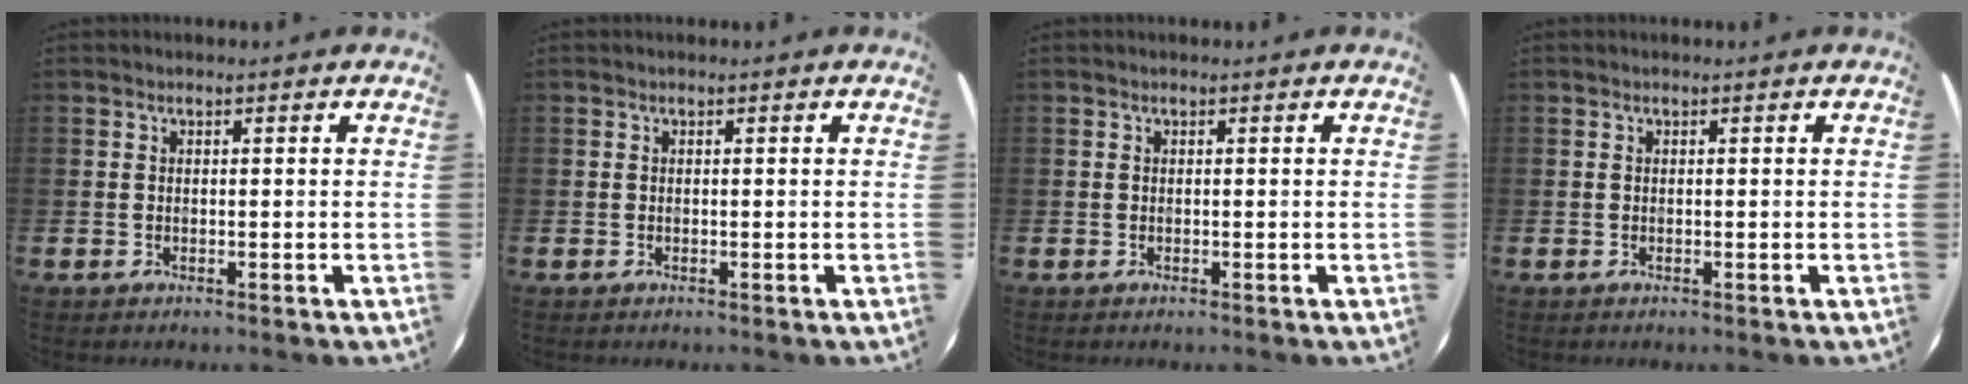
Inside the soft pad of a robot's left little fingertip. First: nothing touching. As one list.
[{"total": 0.0}, {"total": 0.0}, {"total": 0.0}]